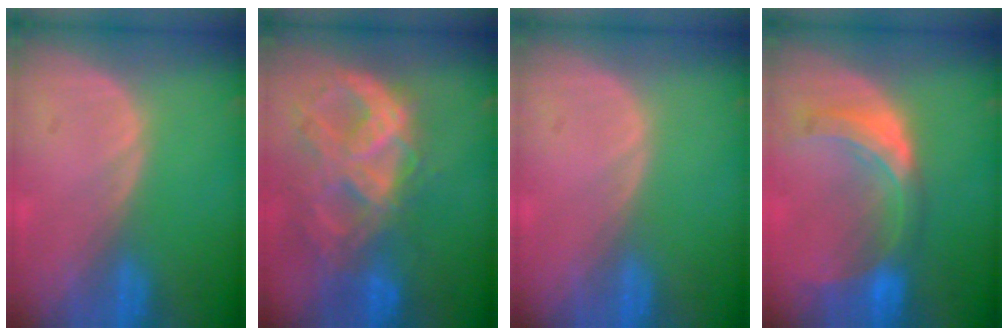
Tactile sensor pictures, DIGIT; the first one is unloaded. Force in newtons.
{"total": 10.9, "press": 9.3, "slide": 5.8}
{"total": 0.0}
{"total": 8.2, "press": 7.2, "slide": 3.8}